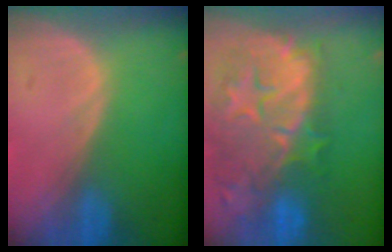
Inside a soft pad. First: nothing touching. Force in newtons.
{"total": 12.2, "press": 11.0, "slide": 5.2}